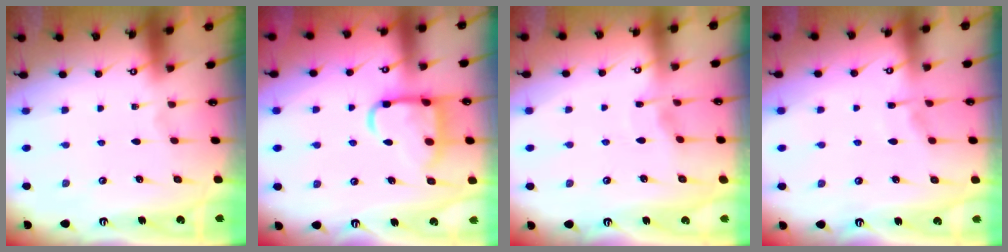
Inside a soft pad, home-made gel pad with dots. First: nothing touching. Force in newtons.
{"total": 13.2, "press": 13.1, "slide": 1.3}
{"total": 2.7, "press": 2.7, "slide": 0.3}
{"total": 4.6, "press": 4.6, "slide": 0.5}